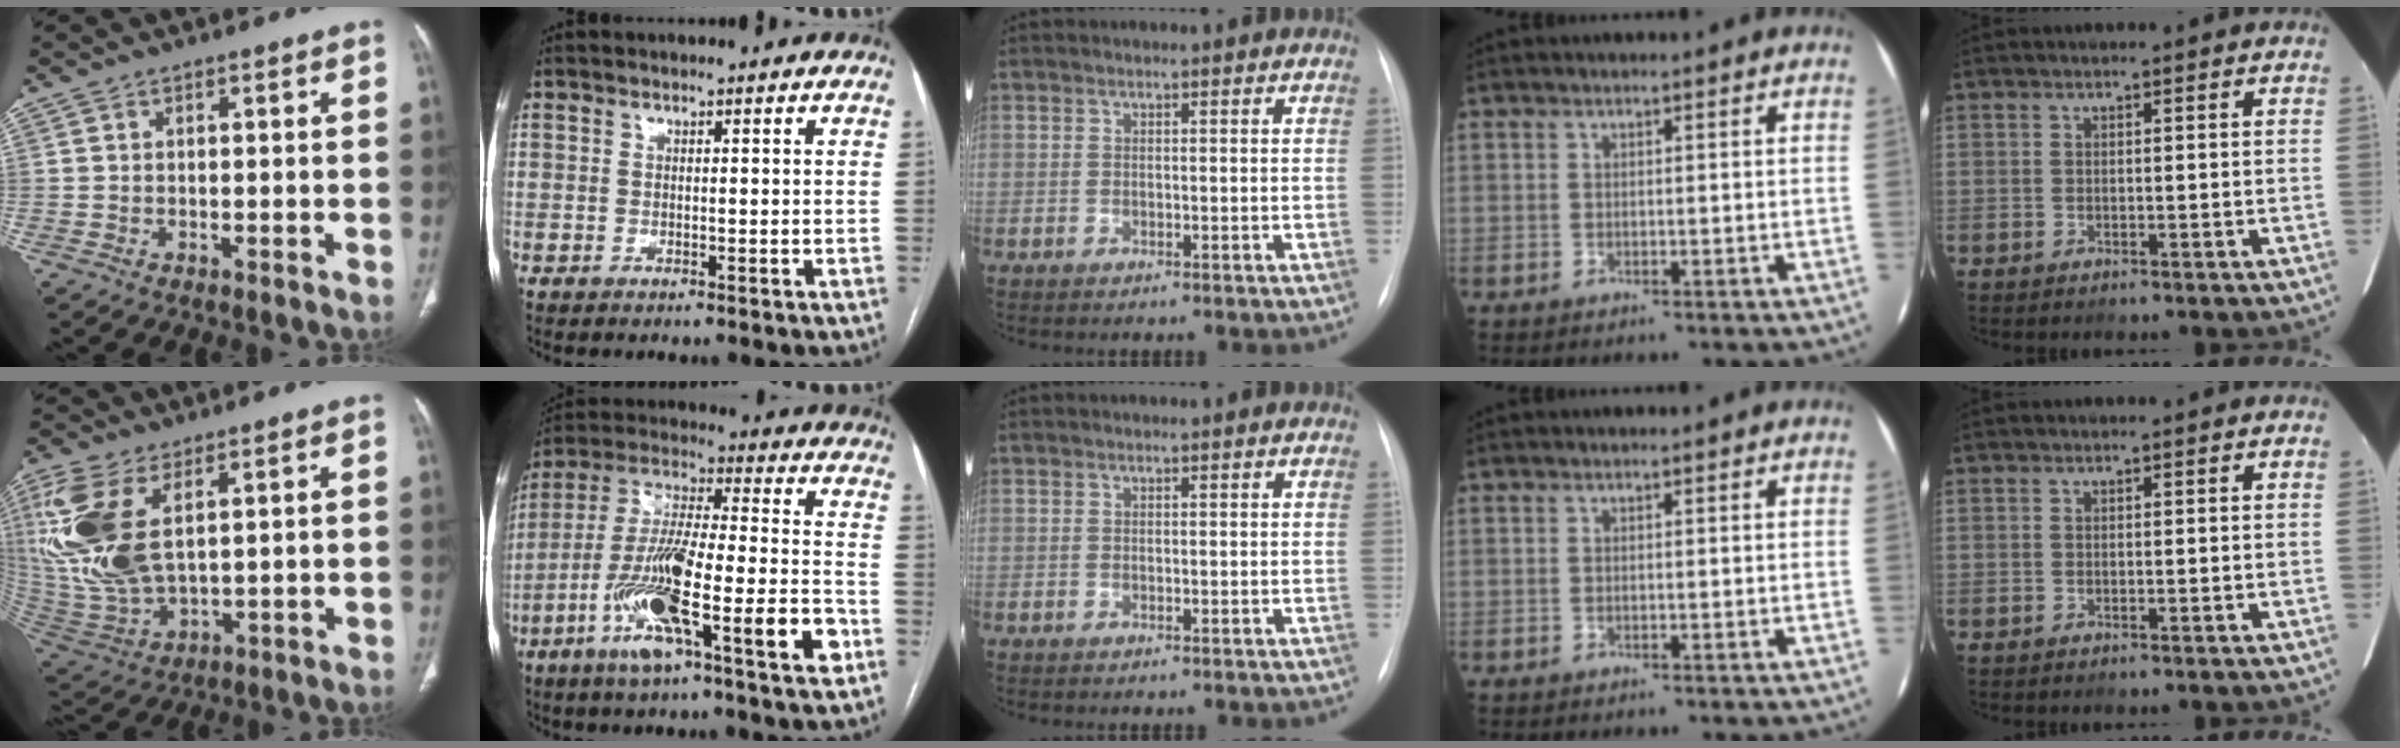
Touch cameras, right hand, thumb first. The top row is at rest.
{"thumb": {"total": 17.6, "force": [5.2, 8.8, 14.4], "torque": [-0.335, -0.017, 0.113]}, "index": {"total": 20.1, "force": [-8.3, 1.8, 18.3], "torque": [-0.318, -0.008, -0.143]}}